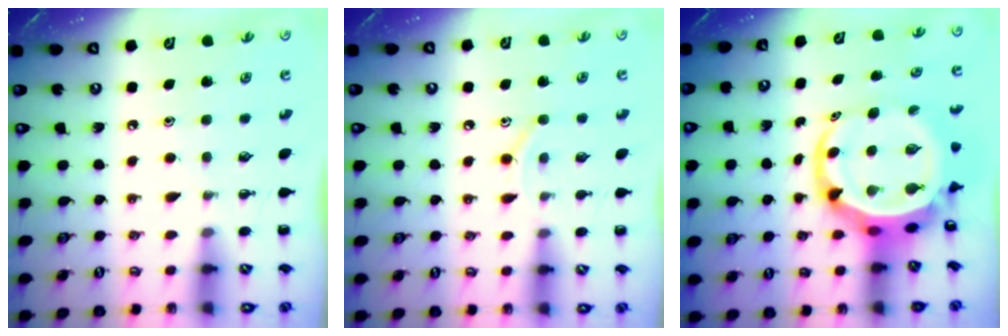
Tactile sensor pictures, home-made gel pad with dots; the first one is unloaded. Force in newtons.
{"total": 7.8, "press": 7.7, "slide": 1.5}
{"total": 8.5, "press": 8.0, "slide": 2.9}